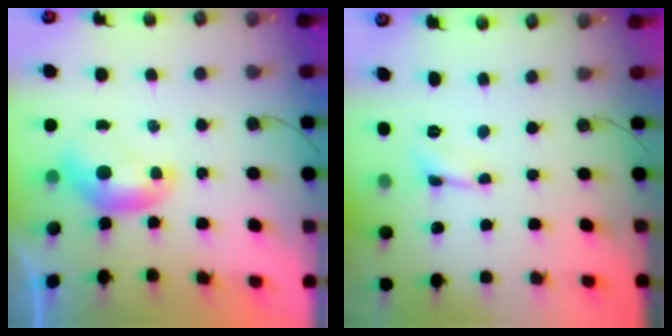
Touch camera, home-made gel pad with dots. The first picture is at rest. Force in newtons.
{"total": 0.8, "press": 0.8, "slide": 0.1}